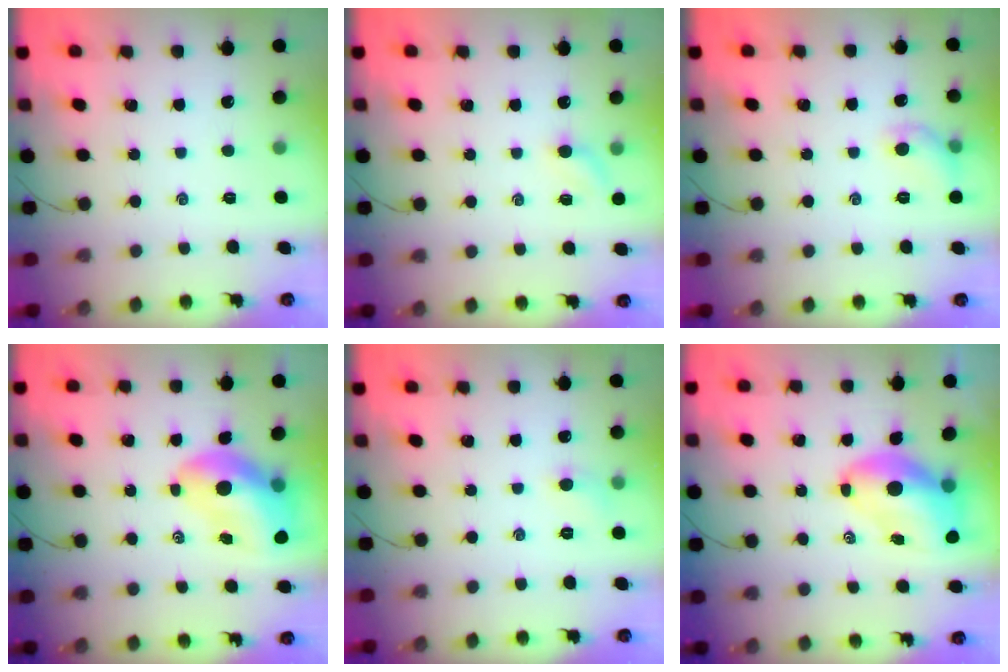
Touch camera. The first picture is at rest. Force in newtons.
{"total": 3.3, "press": 3.1, "slide": 1.1}
{"total": 6.6, "press": 6.5, "slide": 1.2}
{"total": 13.4, "press": 12.7, "slide": 4.2}
{"total": 4.9, "press": 4.6, "slide": 1.6}
{"total": 10.2, "press": 9.7, "slide": 3.1}